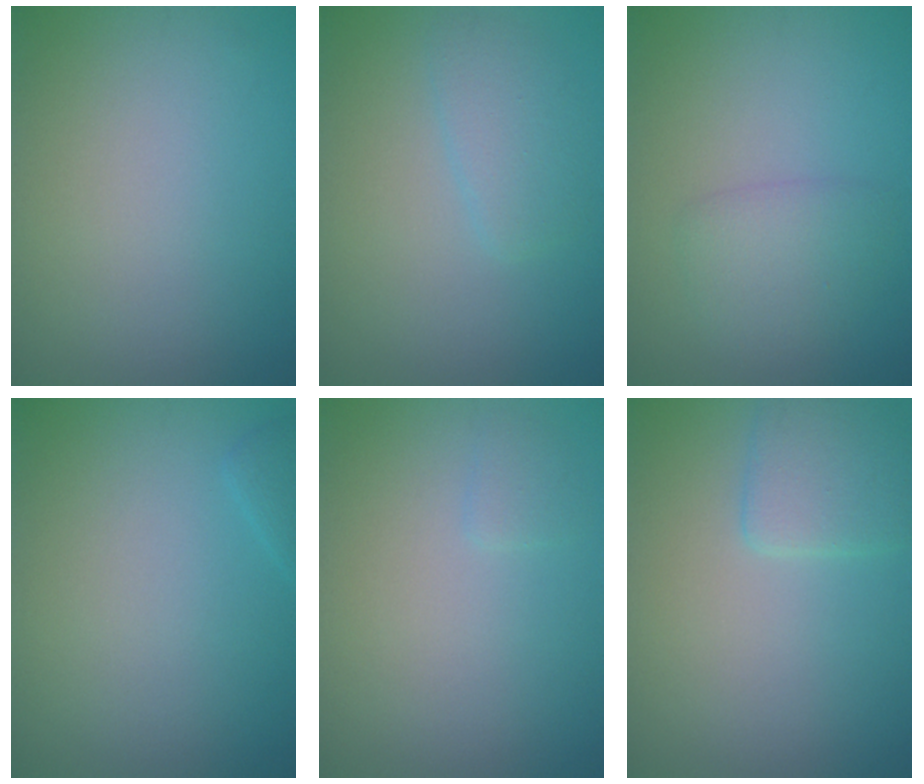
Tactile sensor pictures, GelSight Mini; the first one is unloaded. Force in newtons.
{"total": 2.1, "press": 2.1, "slide": 0.2}
{"total": 2.3, "press": 2.3, "slide": 0.1}
{"total": 0.9, "press": 0.9, "slide": 0.1}
{"total": 0.8, "press": 0.8, "slide": 0.1}
{"total": 2.7, "press": 2.7, "slide": 0.2}